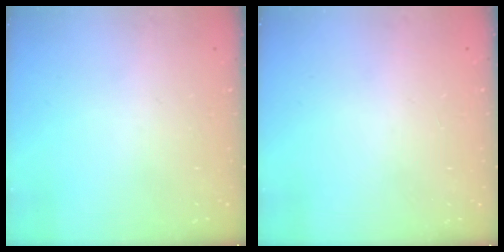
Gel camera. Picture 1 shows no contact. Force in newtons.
{"total": 0.9, "press": 0.9, "slide": 0.0}